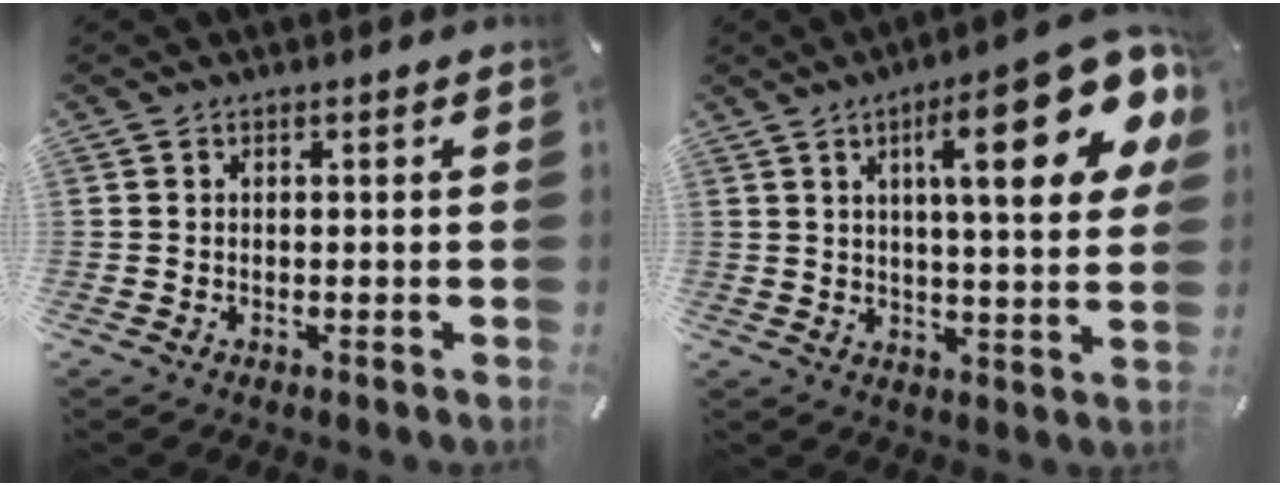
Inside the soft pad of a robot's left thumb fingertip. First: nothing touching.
{"total": 20.7, "force": [8.5, 5.7, 18.0], "torque": [-0.263, -0.030, 0.118]}